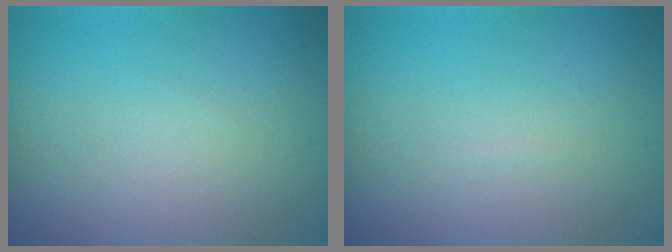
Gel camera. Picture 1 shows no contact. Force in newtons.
{"total": 0.0}